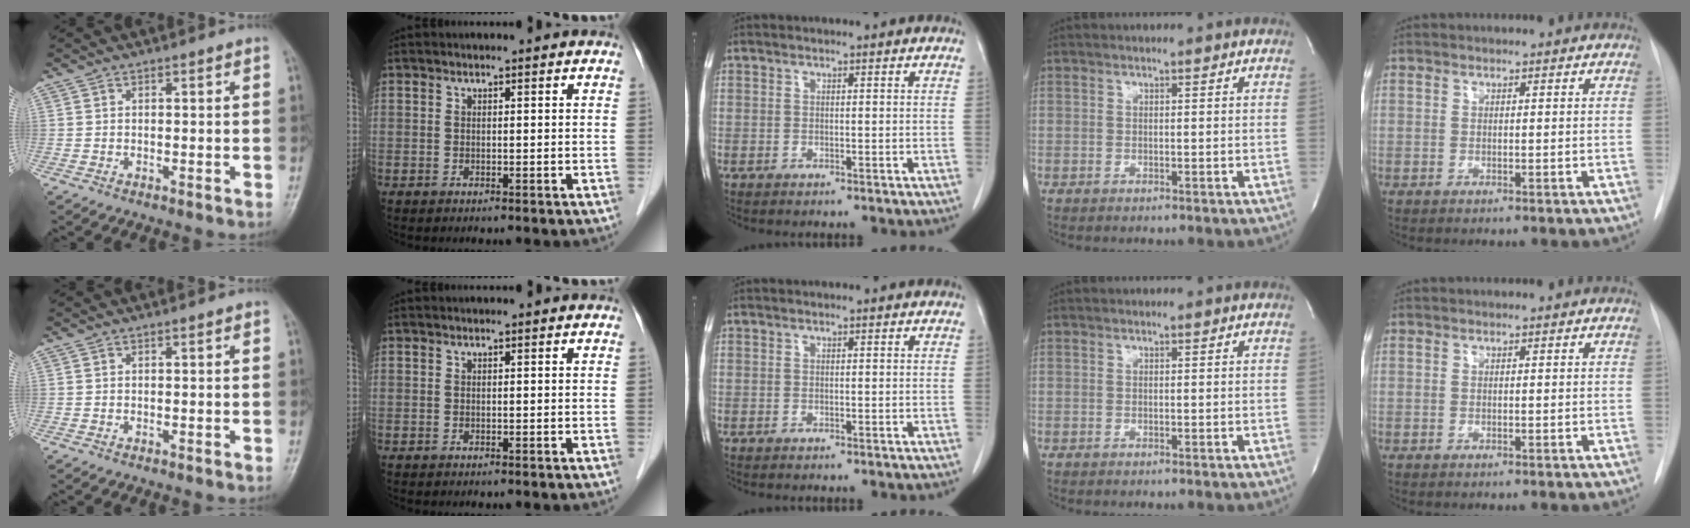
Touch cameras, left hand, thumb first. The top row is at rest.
{}